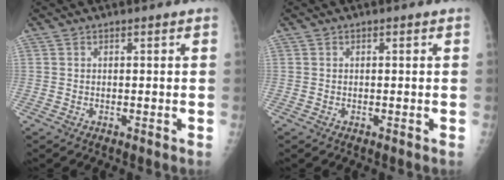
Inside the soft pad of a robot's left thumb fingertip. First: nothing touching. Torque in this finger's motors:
{"motor_torque": [-0.01, 0.00, -0.04, -0.03, 0.00]}